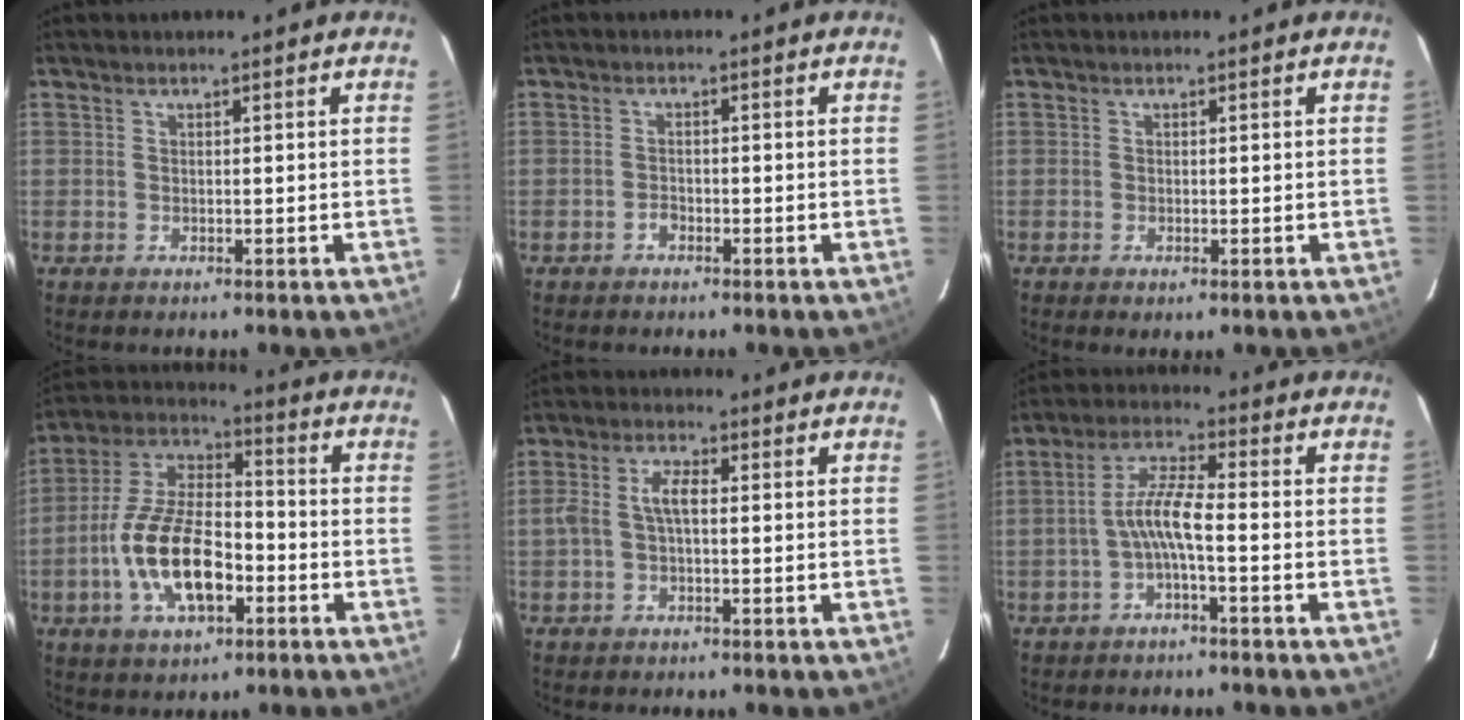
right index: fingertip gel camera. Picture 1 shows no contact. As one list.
[{"total": 1.4, "force": [-1.1, 0.8, 0.5], "torque": [-0.008, 0.004, -0.019]}, {"total": 0.8, "force": [-0.4, 0.3, 0.6], "torque": [-0.012, -0.005, -0.007]}, {"total": 16.3, "force": [-5.3, 7.4, 13.5], "torque": [-0.278, 0.004, -0.094]}, {"total": 4.4, "force": [-0.2, 1.8, 4.0], "torque": [-0.083, 0.013, -0.004]}, {"total": 5.9, "force": [-2.1, 0.6, 5.5], "torque": [-0.122, 0.015, -0.038]}]